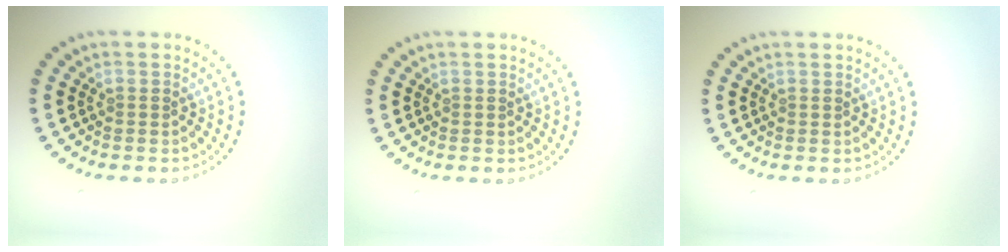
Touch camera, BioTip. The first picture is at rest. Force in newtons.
{"total": 0.0}
{"total": 0.0}